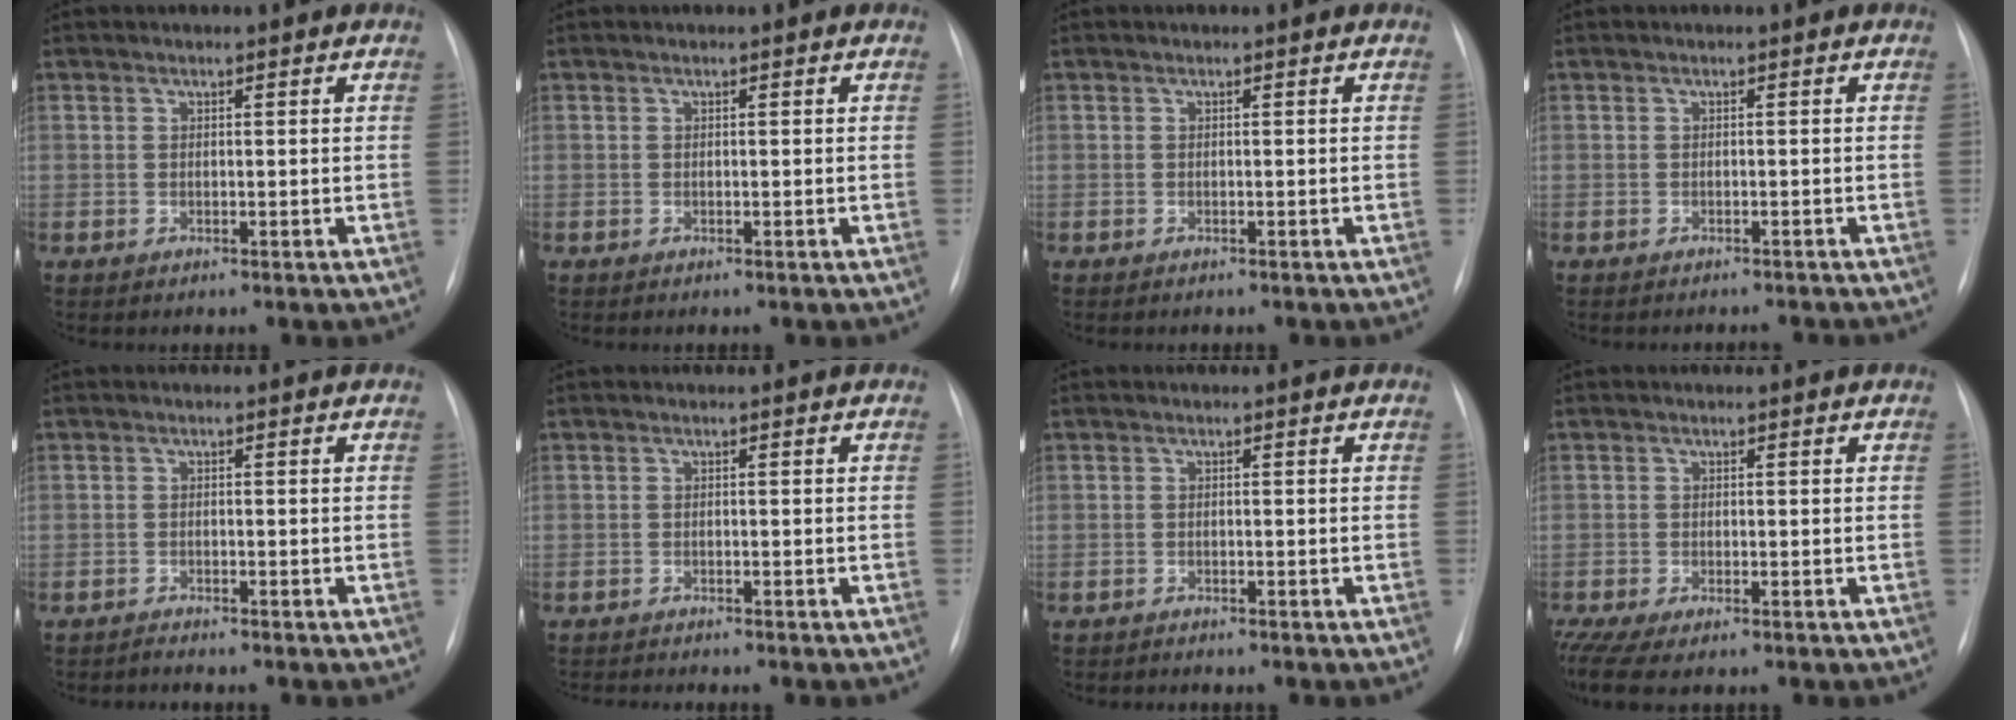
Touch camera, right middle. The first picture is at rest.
{"total": 0.0}
{"total": 1.3, "force": [-1.1, 0.4, 0.5], "torque": [-0.012, -0.002, -0.011]}
{"total": 4.6, "force": [-4.4, 0.8, 1.0], "torque": [-0.006, -0.001, -0.048]}
{"total": 1.0, "force": [-0.9, -0.2, -0.3], "torque": [0.003, -0.007, -0.016]}
{"total": 2.5, "force": [-2.4, -0.4, 0.7], "torque": [-0.008, -0.007, -0.034]}
{"total": 0.9, "force": [-0.9, 0.1, -0.1], "torque": [-0.002, -0.002, -0.016]}
{"total": 4.2, "force": [-3.1, 0.9, 2.7], "torque": [-0.055, -0.008, -0.055]}